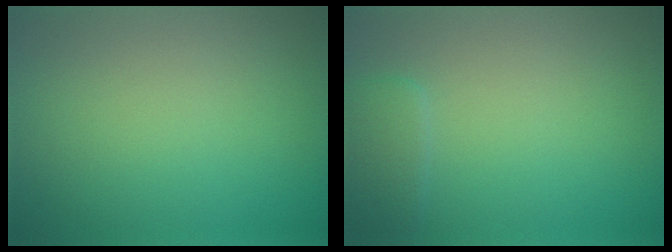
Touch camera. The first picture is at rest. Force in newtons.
{"total": 1.6, "press": 1.6, "slide": 0.1}